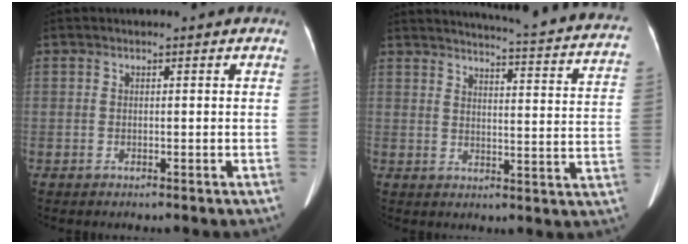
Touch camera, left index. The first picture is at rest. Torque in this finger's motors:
{"motor_torque": [-0.46, -1.06, 0.10, 0.06]}